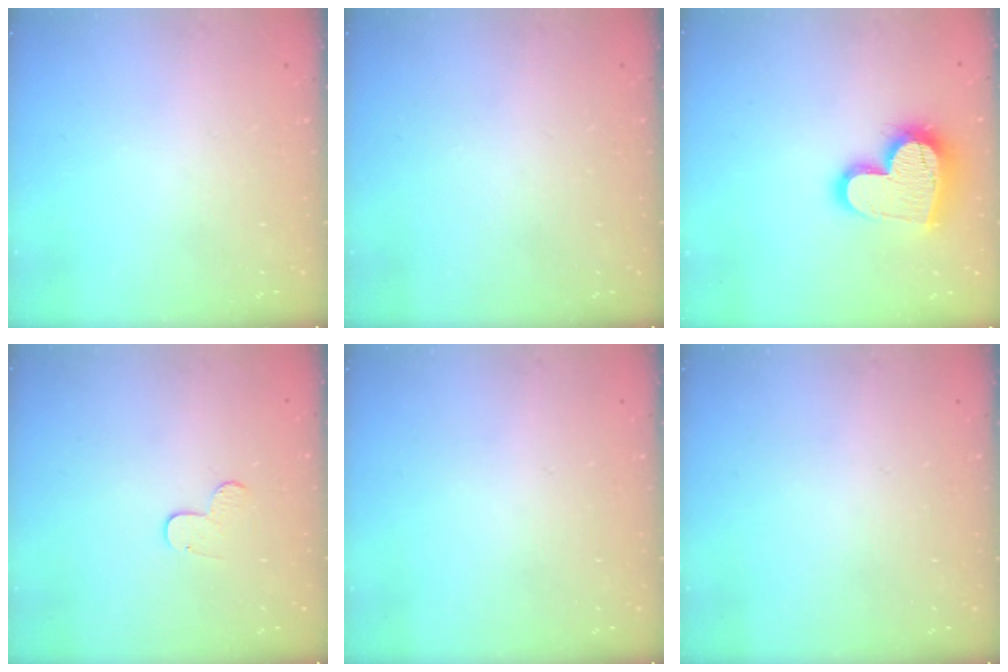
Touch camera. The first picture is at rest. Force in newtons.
{"total": 0.0}
{"total": 18.2, "press": 18.1, "slide": 1.5}
{"total": 3.7, "press": 3.7, "slide": 0.4}
{"total": 0.0}
{"total": 0.0}